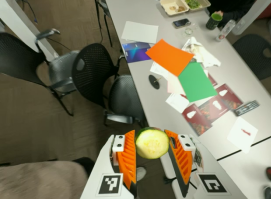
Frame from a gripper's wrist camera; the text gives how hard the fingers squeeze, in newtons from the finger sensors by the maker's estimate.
{"total": 12.2, "left": 12.9, "right": 11.4}